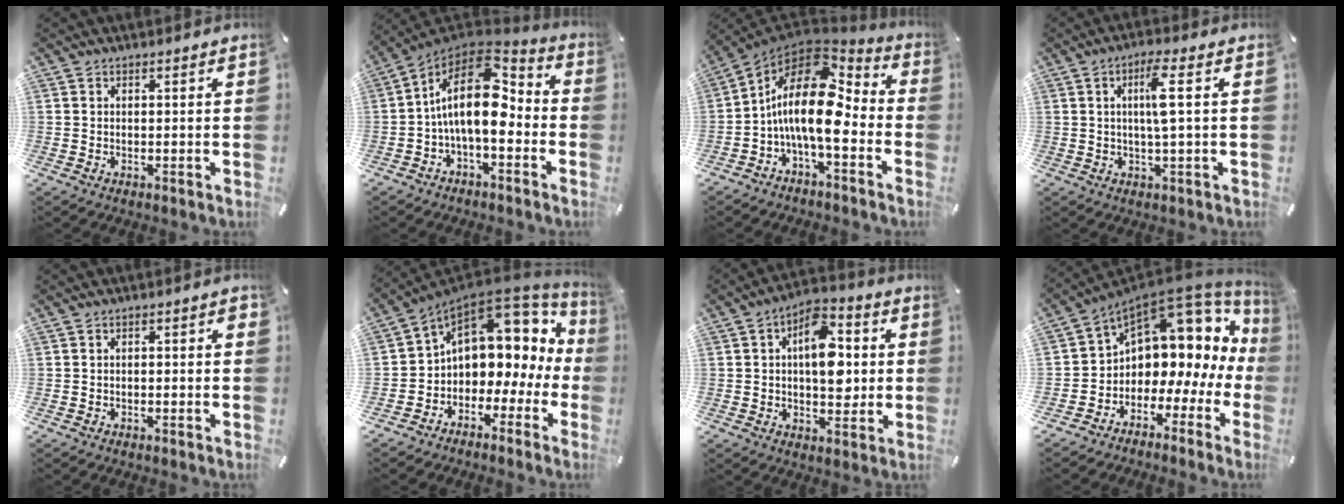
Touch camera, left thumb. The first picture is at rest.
{"total": 16.7, "force": [0.0, 8.9, 14.1], "torque": [-0.272, -0.008, -0.004]}
{"total": 17.3, "force": [-1.2, 8.5, 15.0], "torque": [-0.287, -0.018, -0.027]}
{"total": 6.8, "force": [1.1, 0.7, 6.7], "torque": [-0.130, 0.000, 0.015]}
{"total": 1.8, "force": [-0.8, 0.7, 1.5], "torque": [-0.024, 0.005, -0.016]}
{"total": 9.9, "force": [3.6, 7.9, 4.8], "torque": [-0.080, -0.041, 0.062]}
{"total": 12.3, "force": [1.5, 7.5, 9.6], "torque": [-0.120, -0.005, 0.026]}
{"total": 9.9, "force": [5.4, 7.2, 4.2], "torque": [-0.067, -0.064, 0.093]}